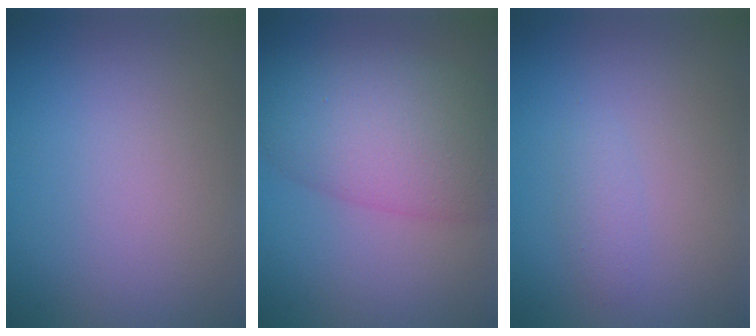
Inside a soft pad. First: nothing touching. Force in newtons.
{"total": 8.5, "press": 8.5, "slide": 0.5}
{"total": 1.1, "press": 1.0, "slide": 0.1}